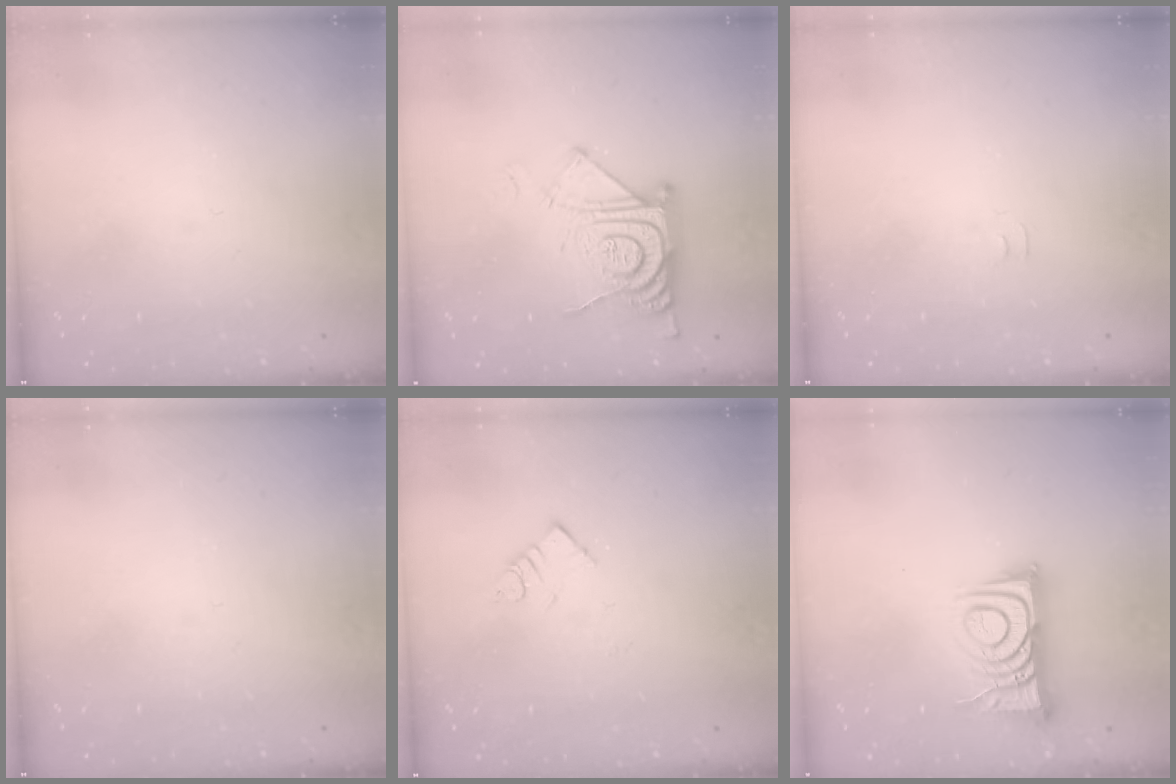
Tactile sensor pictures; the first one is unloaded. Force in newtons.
{"total": 14.0, "press": 14.0, "slide": 1.1}
{"total": 3.9, "press": 3.9, "slide": 0.5}
{"total": 0.0}
{"total": 3.8, "press": 3.8, "slide": 0.4}
{"total": 10.4, "press": 10.3, "slide": 1.2}